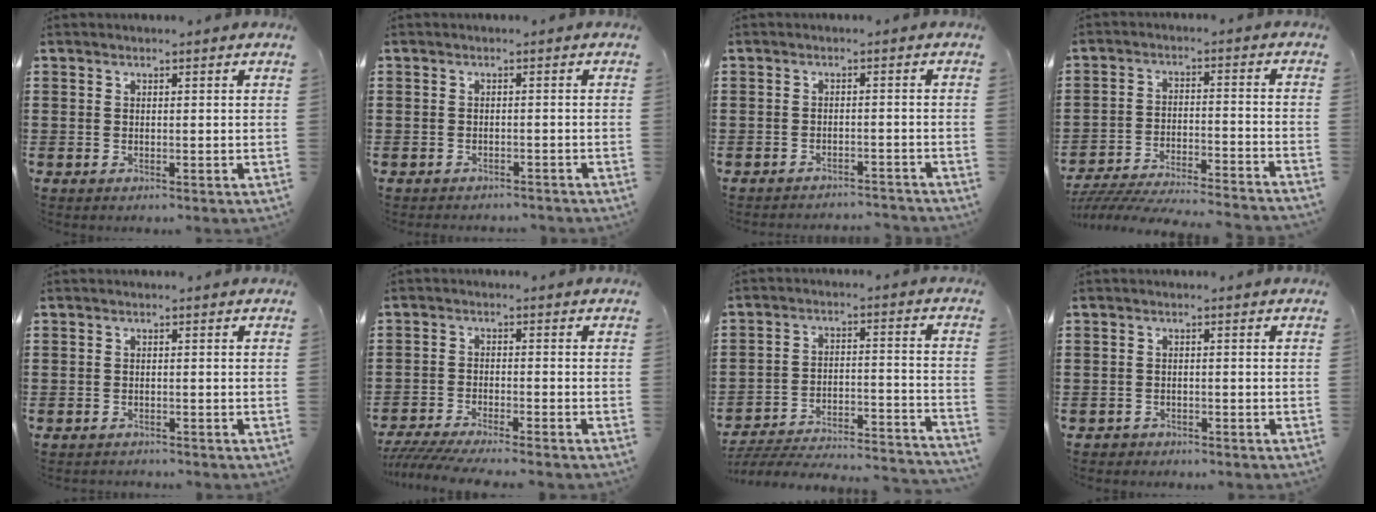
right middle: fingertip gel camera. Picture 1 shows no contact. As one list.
[{"total": 1.1, "force": [-1.1, 0.1, -0.1], "torque": [-0.002, 0.003, -0.025]}, {"total": 2.2, "force": [-2.2, 0.0, 0.0], "torque": [-0.006, 0.002, -0.047]}, {"total": 5.5, "force": [-5.4, 0.0, 1.4], "torque": [-0.034, -0.008, -0.109]}, {"total": 0.9, "force": [-0.9, -0.1, -0.1], "torque": [-0.002, 0.000, -0.020]}, {"total": 4.1, "force": [-3.8, -0.1, 1.5], "torque": [-0.038, -0.013, -0.079]}, {"total": 4.0, "force": [-3.7, 0.3, 1.4], "torque": [-0.036, -0.016, -0.083]}, {"total": 1.1, "force": [-1.1, 0.3, -0.1], "torque": [-0.002, 0.002, -0.025]}]